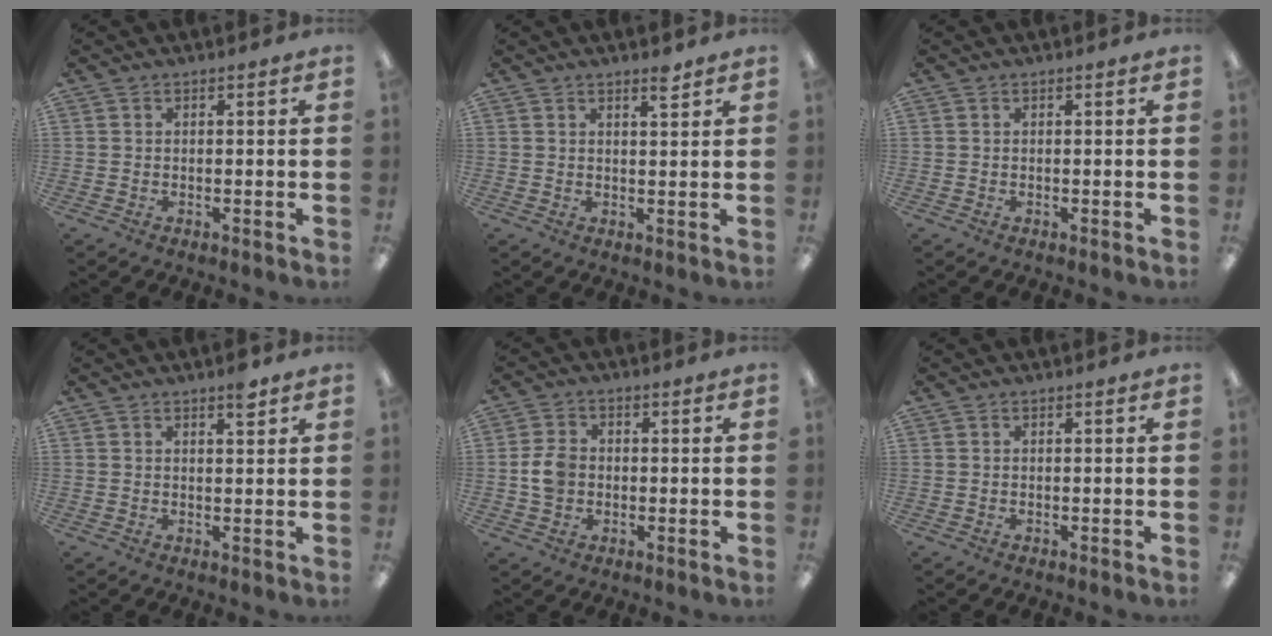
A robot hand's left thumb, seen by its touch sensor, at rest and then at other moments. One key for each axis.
{"total": 2.9, "fx": 2.4, "fy": 0.6, "fz": 1.5, "tx": -0.017, "ty": -0.009, "tz": 0.040}
{"total": 0.0}
{"total": 3.1, "fx": 2.3, "fy": 0.8, "fz": 1.9, "tx": -0.018, "ty": -0.008, "tz": 0.035}
{"total": 5.6, "fx": -0.4, "fy": 4.6, "fz": 3.2, "tx": -0.059, "ty": 0.007, "tz": -0.007}
{"total": 0.0}